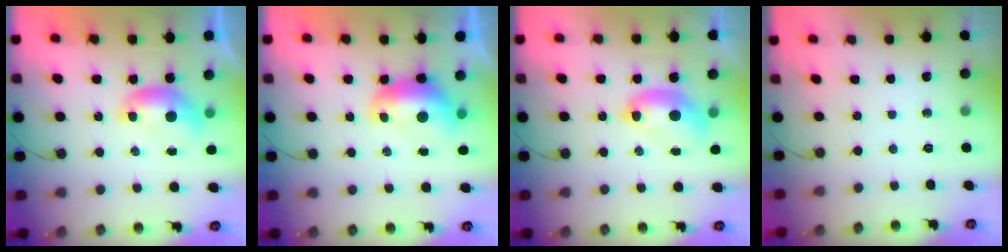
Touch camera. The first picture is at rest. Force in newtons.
{"total": 1.7, "press": 1.6, "slide": 0.6}
{"total": 2.7, "press": 2.7, "slide": 0.1}
{"total": 0.0}